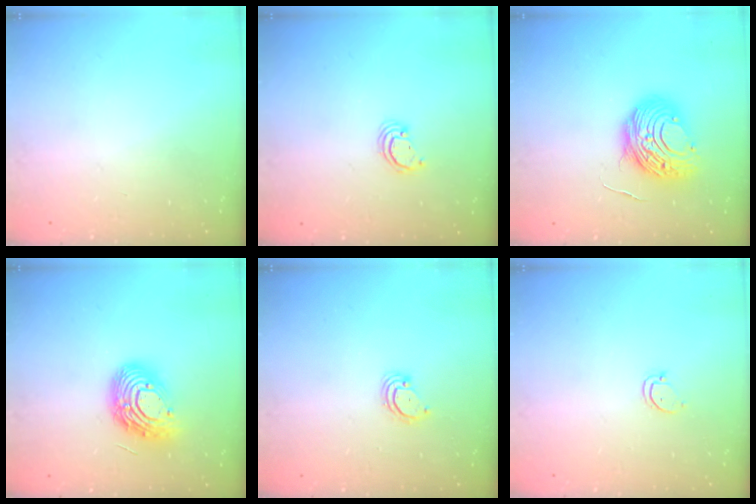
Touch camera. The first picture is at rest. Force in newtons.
{"total": 2.6, "press": 2.6, "slide": 0.2}
{"total": 12.0, "press": 12.0, "slide": 0.9}
{"total": 15.0, "press": 15.0, "slide": 1.2}
{"total": 2.8, "press": 2.8, "slide": 0.2}
{"total": 2.5, "press": 2.5, "slide": 0.3}